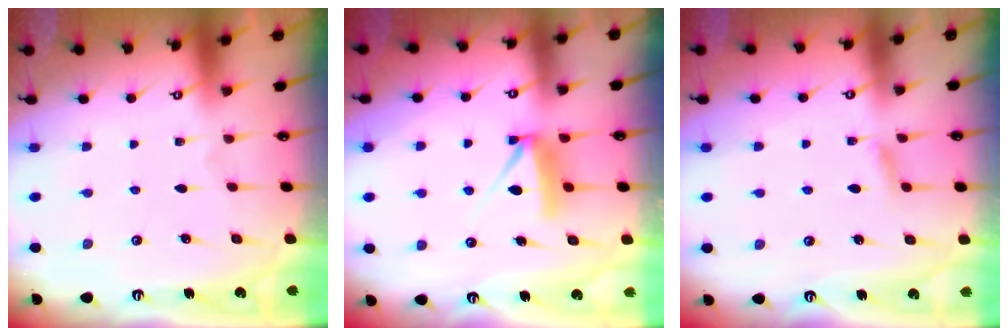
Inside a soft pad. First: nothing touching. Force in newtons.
{"total": 7.7, "press": 7.7, "slide": 0.4}
{"total": 4.8, "press": 4.7, "slide": 0.6}